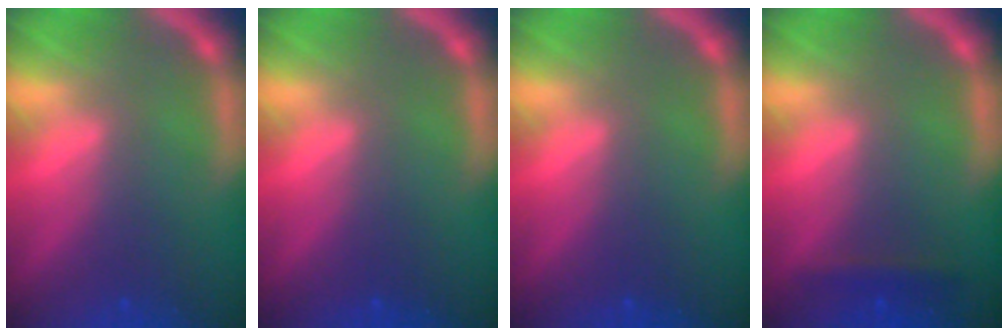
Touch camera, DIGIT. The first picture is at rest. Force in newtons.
{"total": 0.0}
{"total": 0.0}
{"total": 1.4}